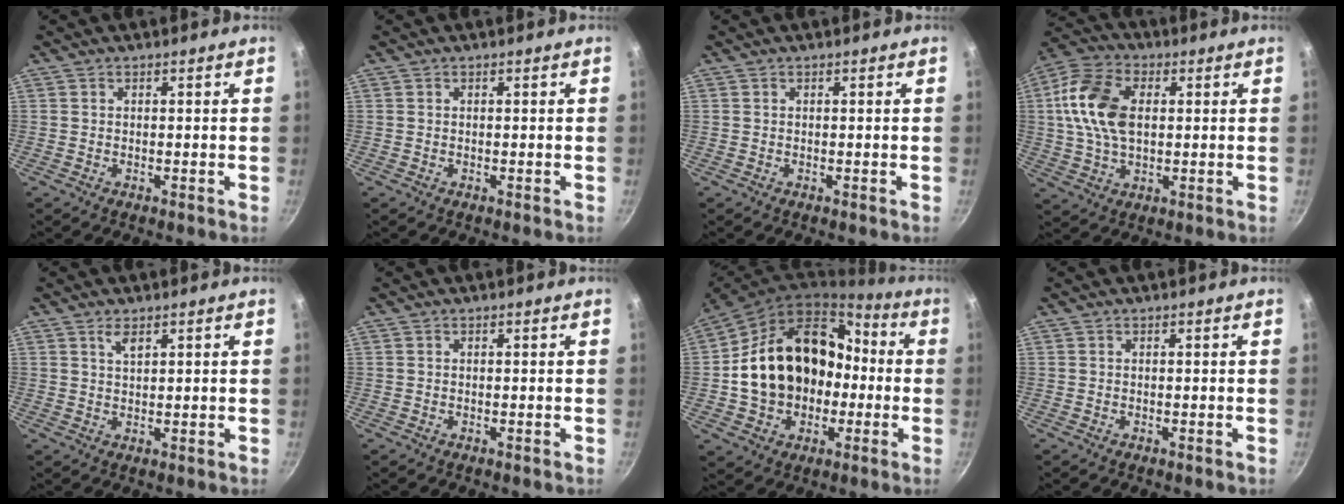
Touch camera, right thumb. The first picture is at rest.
{"total": 0.0}
{"total": 0.0}
{"total": 14.2, "force": [2.1, 8.9, 10.9], "torque": [-0.191, 0.013, 0.028]}
{"total": 2.4, "force": [1.4, 1.0, 1.7], "torque": [-0.027, -0.007, 0.029]}
{"total": 0.0}
{"total": 22.2, "force": [-0.8, 17.3, 13.9], "torque": [-0.216, 0.063, -0.002]}
{"total": 0.0}